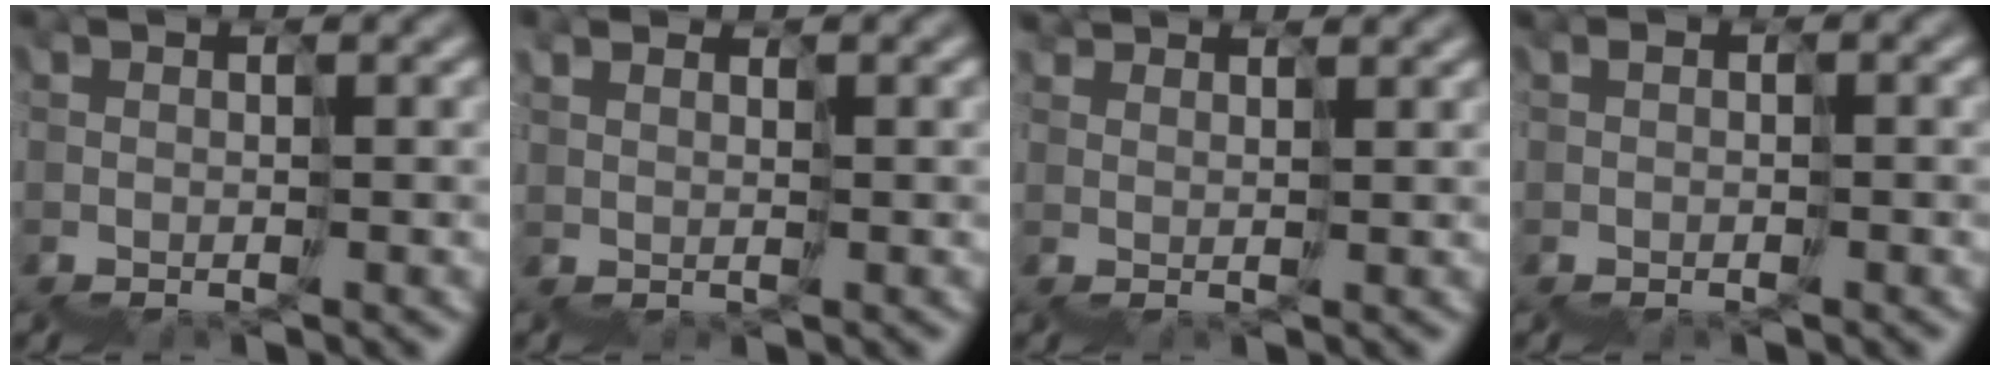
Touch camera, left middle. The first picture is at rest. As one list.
[{"total": 2.9, "force": [1.1, -1.0, -2.5], "torque": [0.022, 0.017, 0.020]}, {"total": 2.8, "force": [2.7, 0.1, -0.4], "torque": [0.011, 0.031, 0.042]}, {"total": 0.8, "force": [-0.7, 0.3, 0.3], "torque": [-0.027, -0.008, -0.002]}]